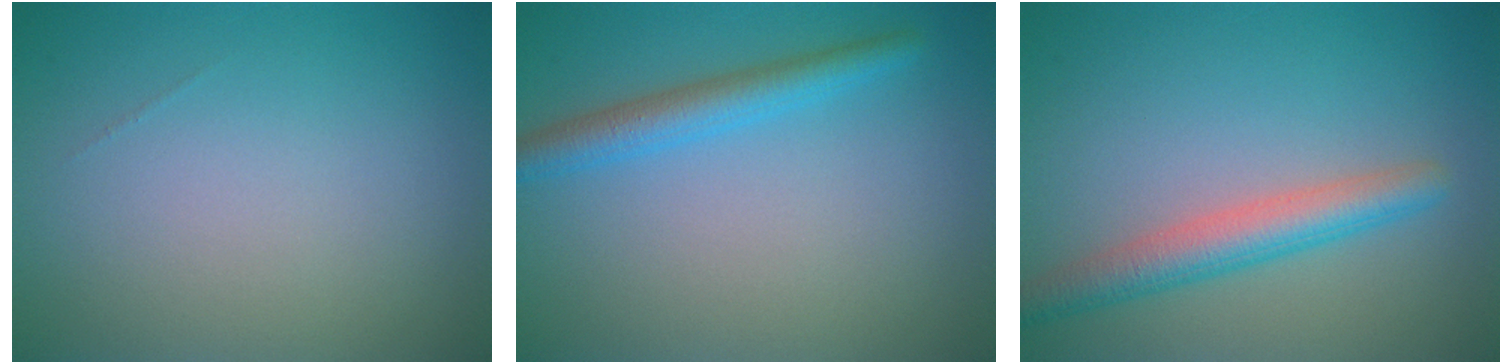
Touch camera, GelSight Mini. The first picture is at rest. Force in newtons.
{"total": 3.0, "press": 3.0, "slide": 0.2}
{"total": 3.9, "press": 3.9, "slide": 0.1}